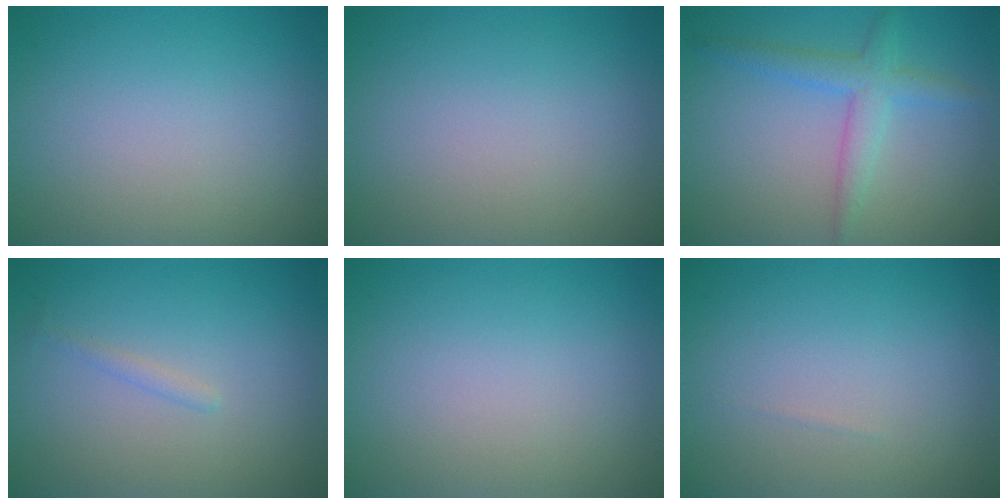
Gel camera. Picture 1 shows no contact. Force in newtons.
{"total": 0.0}
{"total": 3.0, "press": 3.0, "slide": 0.2}
{"total": 0.7, "press": 0.7, "slide": 0.1}
{"total": 0.0}
{"total": 0.0}